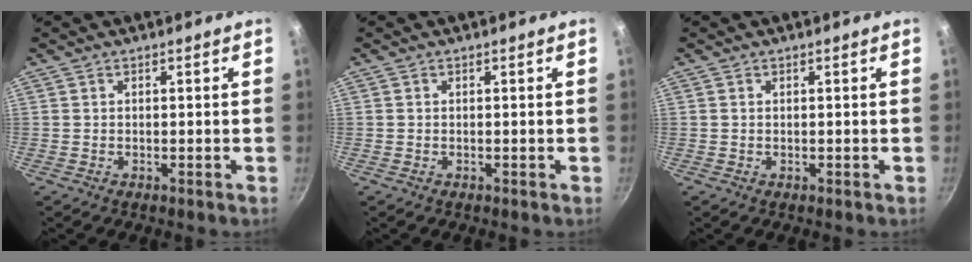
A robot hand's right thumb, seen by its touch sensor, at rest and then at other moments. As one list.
[{"total": 0.0}, {"total": 0.0}]